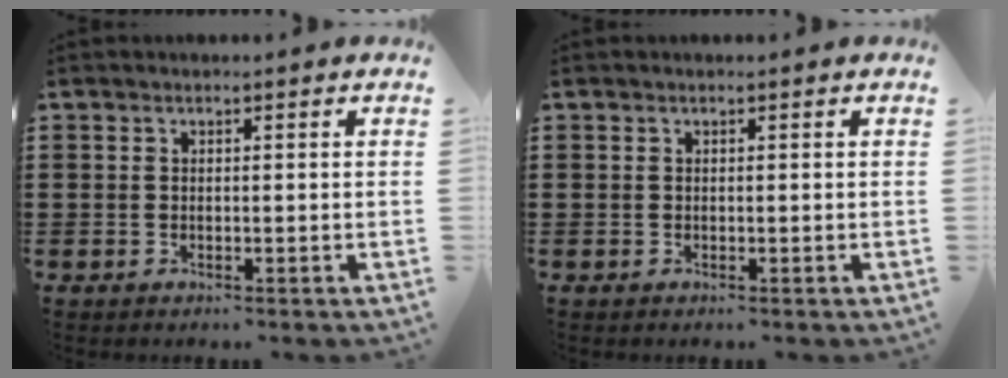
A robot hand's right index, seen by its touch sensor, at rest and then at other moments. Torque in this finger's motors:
{"motor_torque": [1.57, 0.56, 0.00, 0.00]}